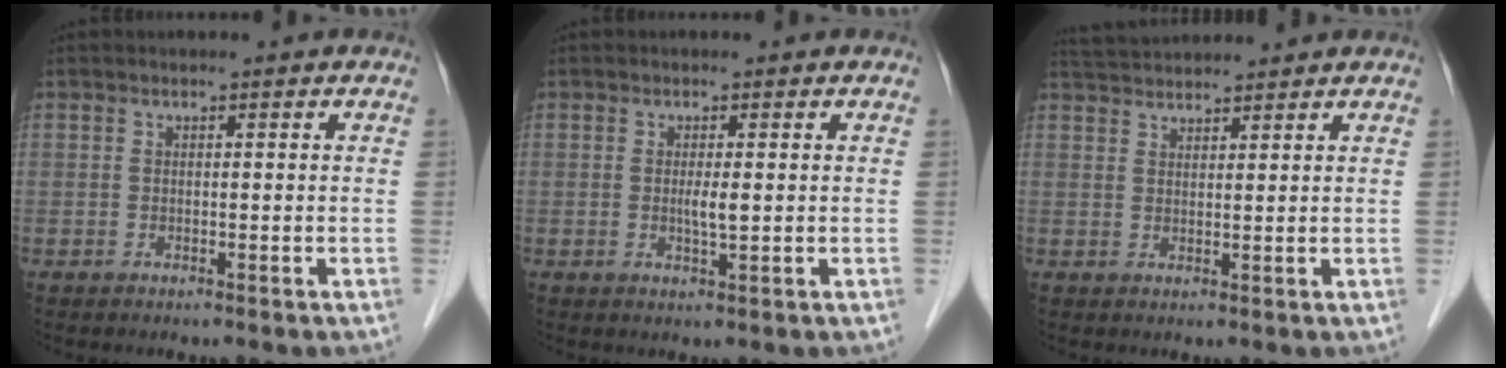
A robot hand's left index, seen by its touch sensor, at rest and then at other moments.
{"total": 1.8, "force": [0.1, 0.1, 1.7], "torque": [-0.033, -0.002, 0.001]}
{"total": 5.8, "force": [5.6, 0.1, 1.3], "torque": [-0.027, 0.039, 0.097]}